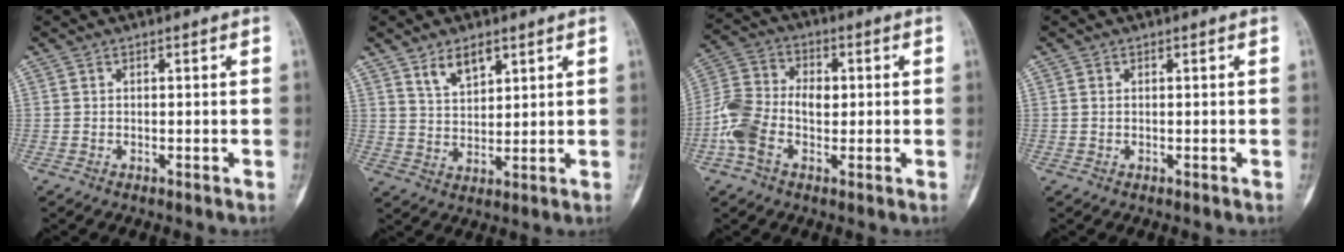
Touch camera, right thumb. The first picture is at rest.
{"total": 5.9, "force": [3.8, 2.9, 3.5], "torque": [-0.048, -0.026, 0.076]}
{"total": 11.0, "force": [-1.3, 7.1, 8.2], "torque": [-0.168, 0.032, -0.031]}
{"total": 0.6, "force": [0.2, 0.4, 0.5], "torque": [-0.014, 0.003, 0.005]}